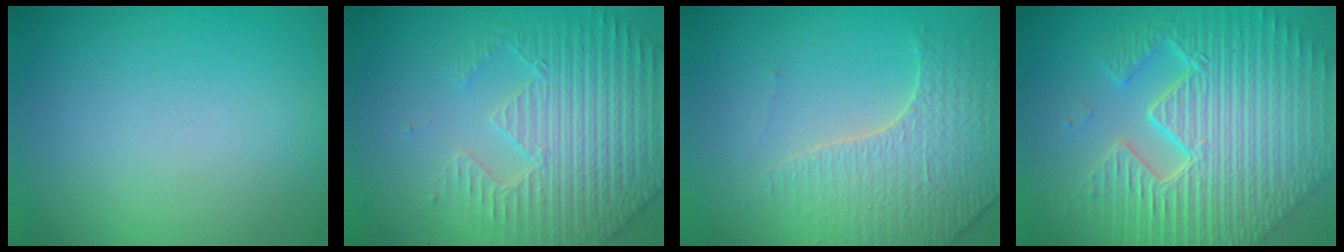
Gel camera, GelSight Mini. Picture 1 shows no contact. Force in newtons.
{"total": 5.9, "press": 5.0, "slide": 3.2}
{"total": 3.8, "press": 3.7, "slide": 0.8}
{"total": 11.4, "press": 7.4, "slide": 8.7}